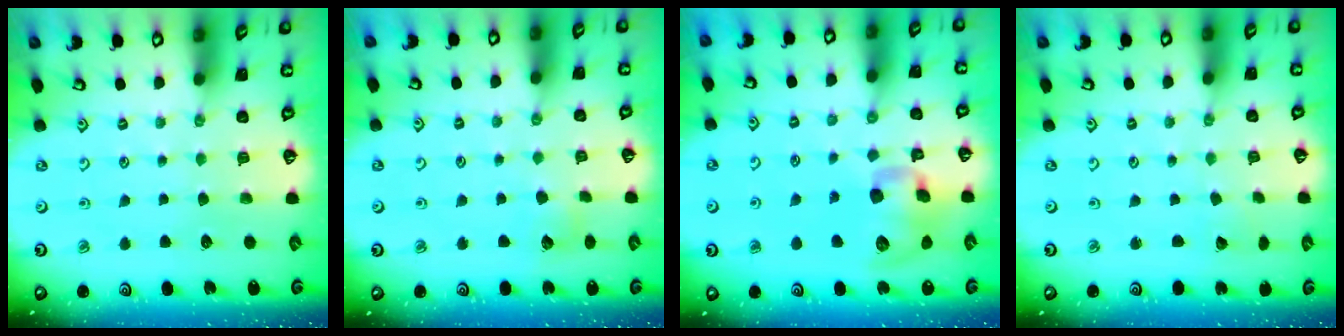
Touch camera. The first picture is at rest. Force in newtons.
{"total": 3.9, "press": 3.8, "slide": 0.6}
{"total": 13.6, "press": 13.4, "slide": 2.1}
{"total": 1.1, "press": 1.1, "slide": 0.1}